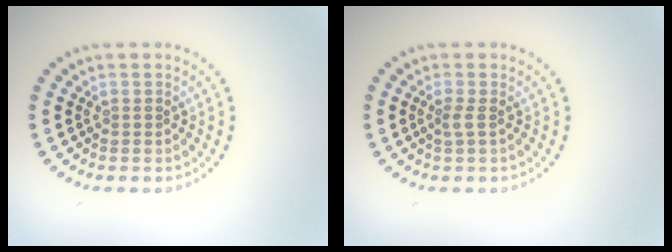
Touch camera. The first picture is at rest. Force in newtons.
{"total": 0.9, "press": 0.5, "slide": 0.8}